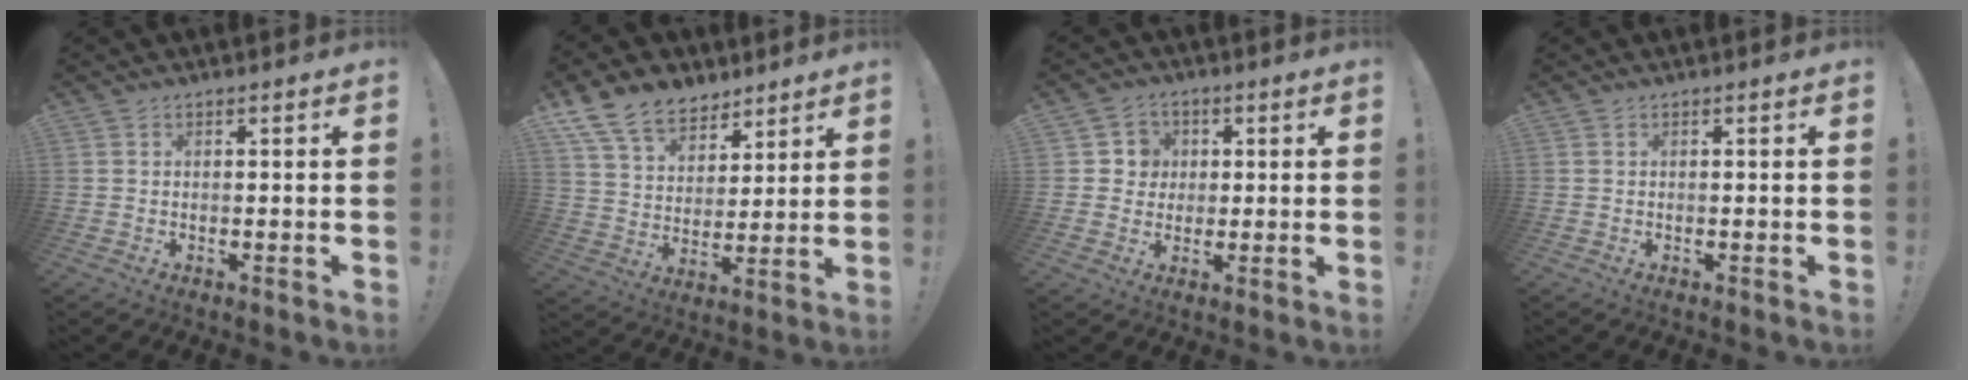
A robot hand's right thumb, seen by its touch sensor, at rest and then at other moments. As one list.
[{"total": 13.7, "force": [10.0, 8.3, 4.6], "torque": [-0.097, -0.067, 0.194]}, {"total": 5.5, "force": [0.8, 5.3, 0.9], "torque": [-0.014, -0.004, 0.016]}, {"total": 0.0}]